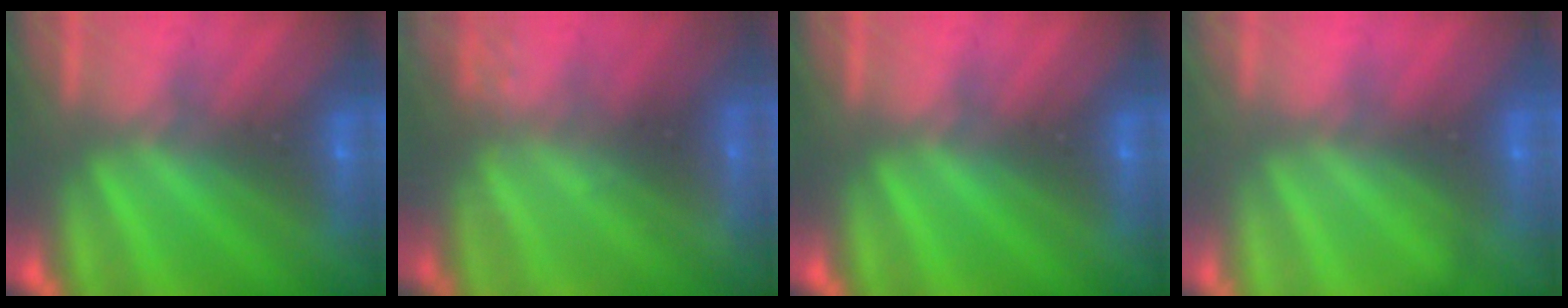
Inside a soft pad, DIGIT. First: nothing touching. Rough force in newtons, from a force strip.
{"total": 2.2}
{"total": 0.0}
{"total": 2.1}